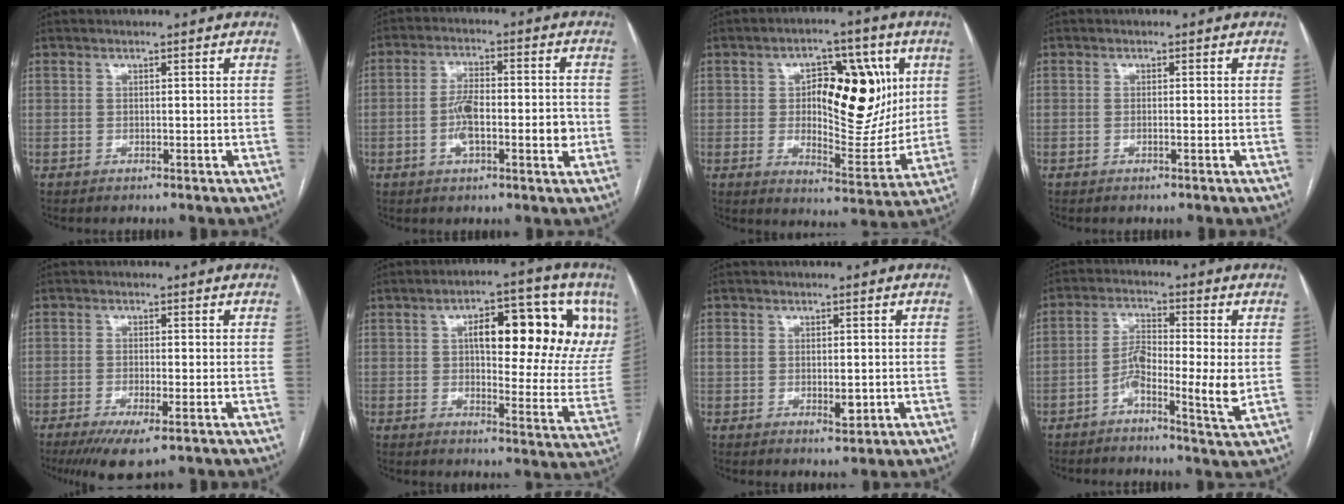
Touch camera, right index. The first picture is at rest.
{"total": 8.7, "force": [-1.7, 3.0, 8.0], "torque": [-0.143, 0.015, -0.028]}
{"total": 16.2, "force": [3.3, 7.2, 14.1], "torque": [-0.193, 0.014, 0.059]}
{"total": 0.6, "force": [-0.2, 0.0, 0.5], "torque": [-0.011, 0.000, -0.002]}
{"total": 6.1, "force": [-3.5, 0.9, 4.9], "torque": [-0.086, -0.017, -0.057]}
{"total": 20.7, "force": [7.2, 6.7, 18.2], "torque": [-0.228, 0.027, 0.099]}
{"total": 3.8, "force": [-0.1, 2.3, 3.0], "torque": [-0.045, 0.001, 0.006]}
{"total": 7.6, "force": [-1.7, 1.0, 7.3], "torque": [-0.134, 0.006, -0.038]}